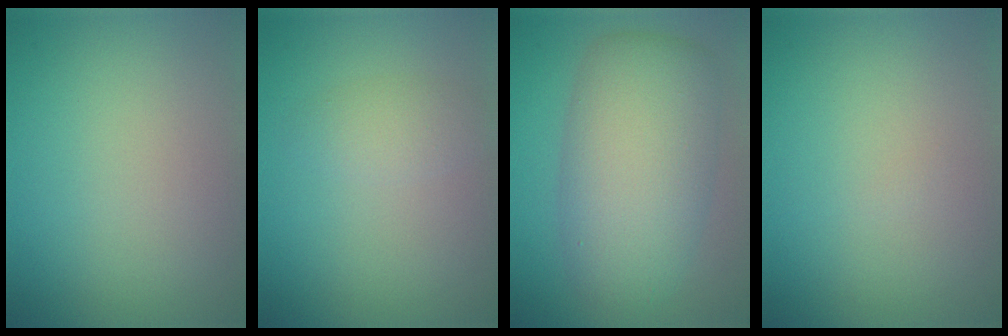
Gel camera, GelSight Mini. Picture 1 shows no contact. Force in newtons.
{"total": 1.8, "press": 1.8, "slide": 0.2}
{"total": 8.7, "press": 8.7, "slide": 0.4}
{"total": 0.0}